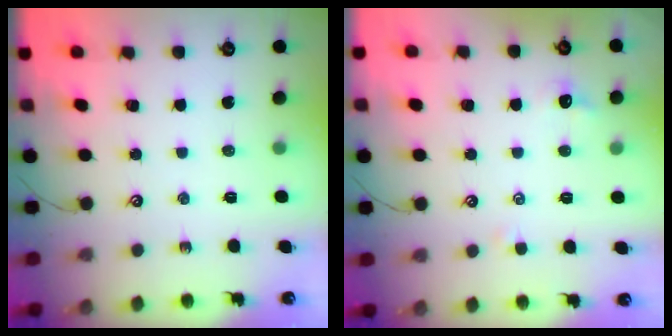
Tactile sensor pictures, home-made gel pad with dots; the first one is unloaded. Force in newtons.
{"total": 0.8, "press": 0.5, "slide": 0.7}